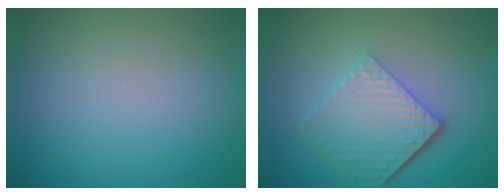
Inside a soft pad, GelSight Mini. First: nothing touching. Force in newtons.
{"total": 5.8, "press": 4.2, "slide": 4.0}